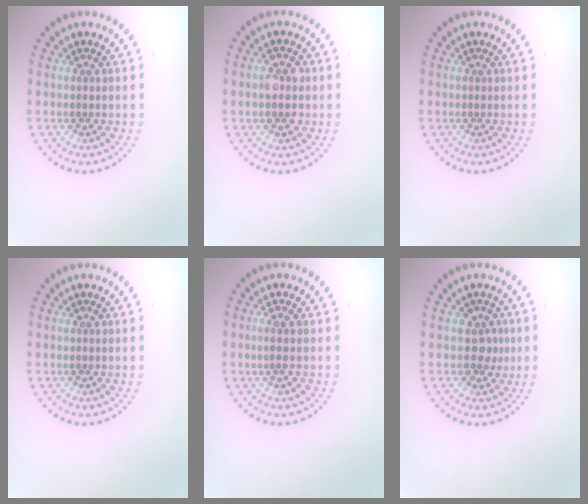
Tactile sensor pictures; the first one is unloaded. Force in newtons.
{"total": 2.7, "press": 2.7, "slide": 0.1}
{"total": 0.0}
{"total": 0.0}
{"total": 0.7, "press": 0.4, "slide": 0.6}
{"total": 1.9, "press": 1.5, "slide": 1.2}